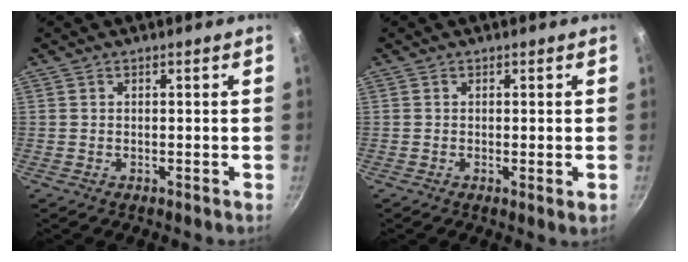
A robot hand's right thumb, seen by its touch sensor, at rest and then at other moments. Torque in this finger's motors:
{"motor_torque": [-0.98, 0.19, -0.44, -0.26, -0.15]}